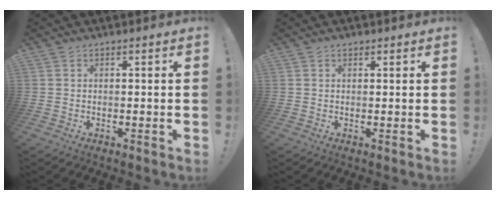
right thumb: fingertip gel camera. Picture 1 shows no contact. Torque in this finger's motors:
{"motor_torque": [0.00, 0.02, 0.05, -0.07, 0.00]}